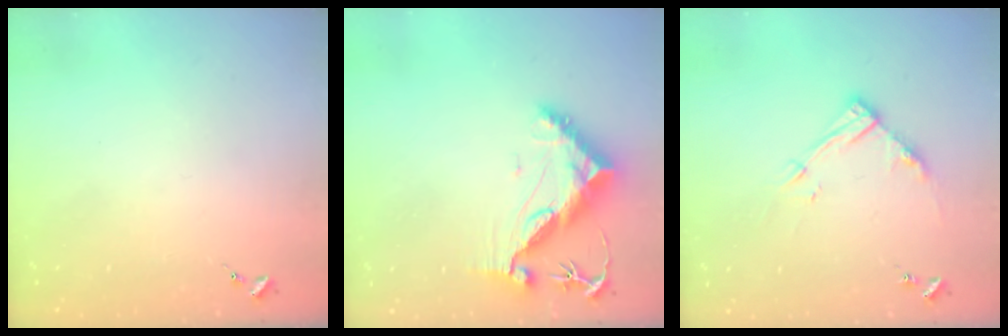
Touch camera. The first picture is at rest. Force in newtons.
{"total": 12.2, "press": 12.1, "slide": 1.3}
{"total": 12.0, "press": 11.9, "slide": 1.1}